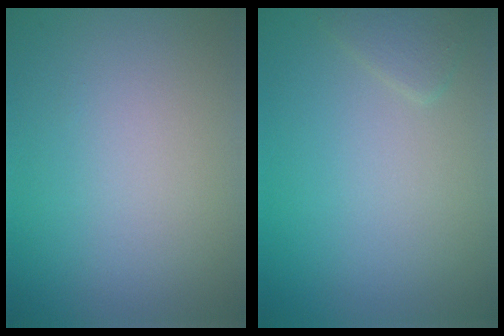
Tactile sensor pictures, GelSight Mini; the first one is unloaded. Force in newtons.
{"total": 1.2, "press": 1.2, "slide": 0.1}